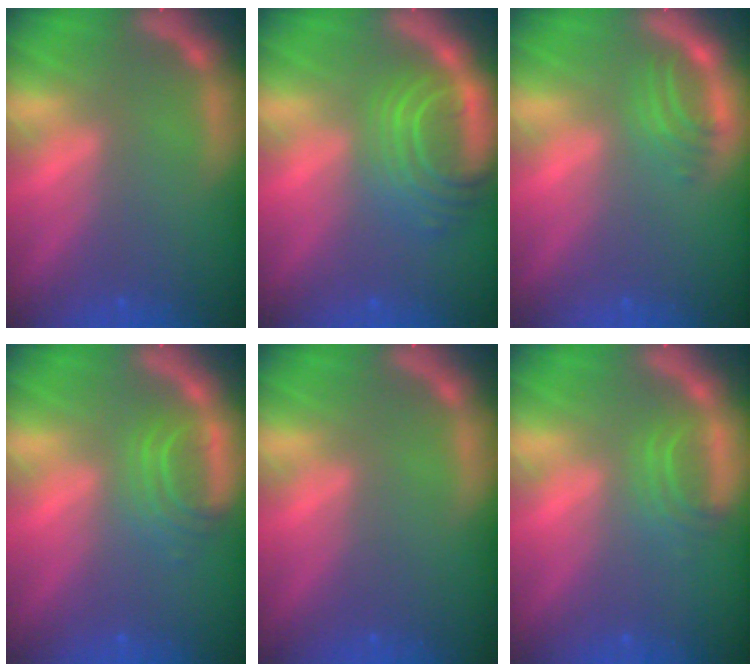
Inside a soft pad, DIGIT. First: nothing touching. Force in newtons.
{"total": 7.0}
{"total": 2.5}
{"total": 3.5}
{"total": 0.0}
{"total": 2.5}